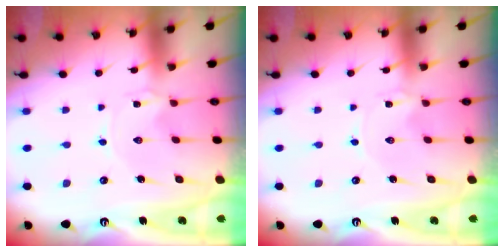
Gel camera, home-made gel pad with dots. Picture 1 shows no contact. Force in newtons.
{"total": 0.0}